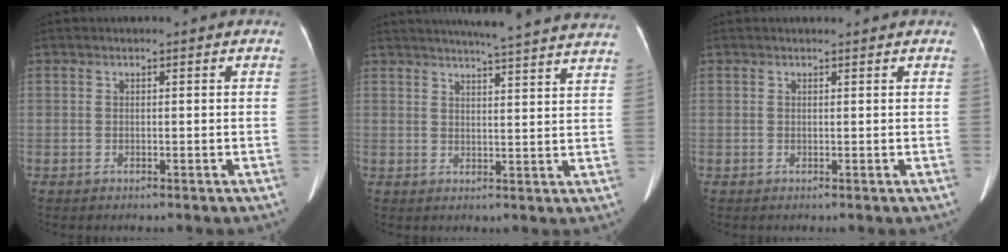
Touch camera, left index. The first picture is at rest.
{"total": 21.3, "force": [19.8, 0.1, 8.0], "torque": [-0.115, -0.027, 0.233]}
{"total": 1.9, "force": [1.8, 0.1, 0.4], "torque": [-0.010, 0.010, 0.022]}